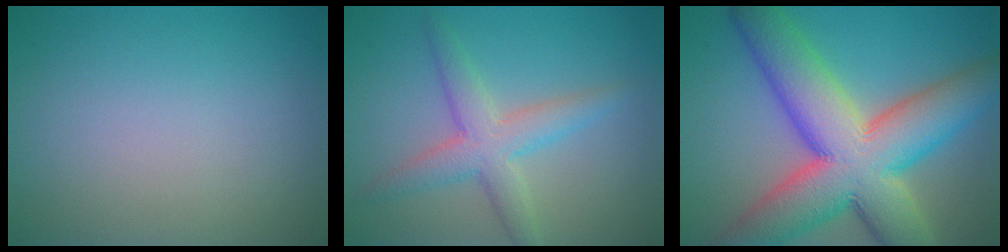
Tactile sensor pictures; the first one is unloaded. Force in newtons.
{"total": 4.1, "press": 4.1, "slide": 0.1}
{"total": 14.3, "press": 14.2, "slide": 0.6}